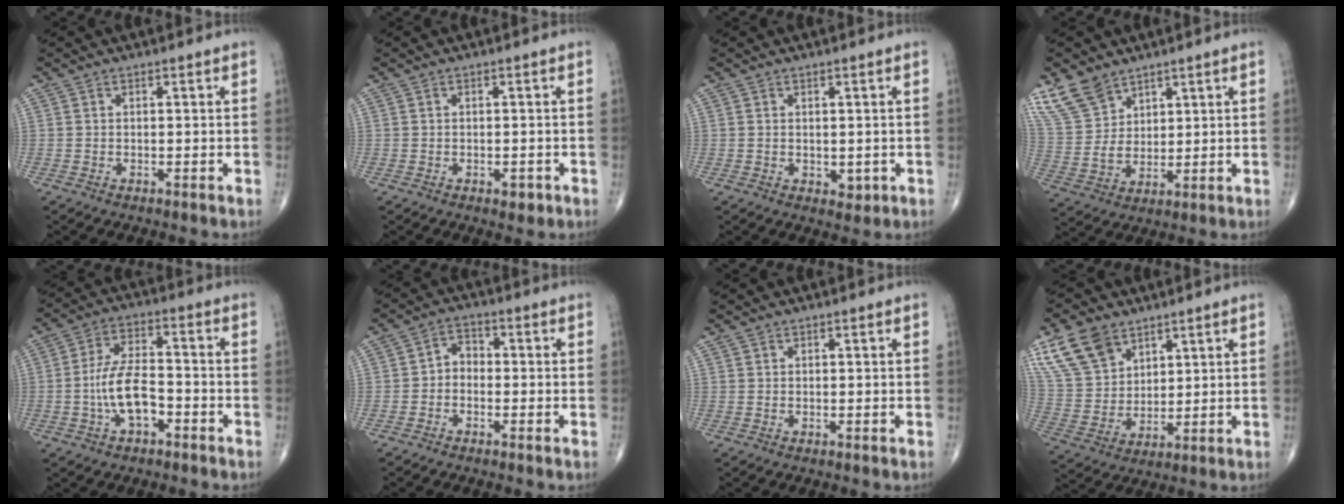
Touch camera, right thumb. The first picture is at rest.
{"total": 2.0, "force": [-0.9, 1.2, 1.4], "torque": [-0.010, 0.001, -0.008]}
{"total": 2.2, "force": [0.0, 1.6, 1.5], "torque": [-0.014, -0.005, 0.007]}
{"total": 10.2, "force": [7.2, 6.3, 3.7], "torque": [-0.062, -0.026, 0.160]}
{"total": 9.6, "force": [-3.0, 4.9, 7.8], "torque": [-0.147, 0.033, -0.058]}
{"total": 3.4, "force": [-1.0, 2.6, 1.9], "torque": [-0.011, 0.020, -0.032]}
{"total": 0.0}
{"total": 12.8, "force": [7.8, 8.3, 5.9], "torque": [-0.101, -0.024, 0.164]}